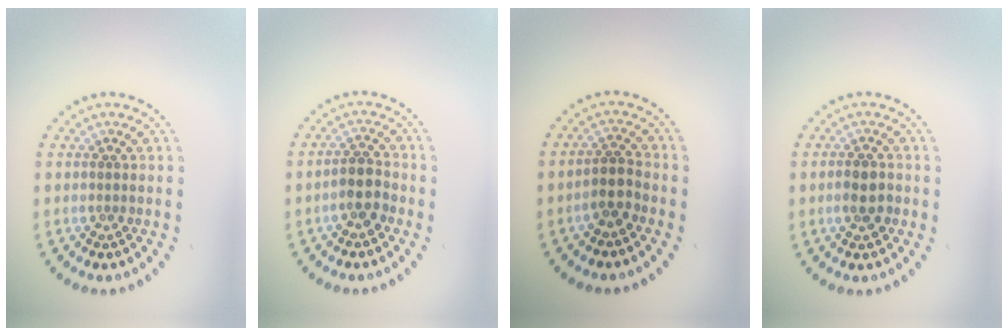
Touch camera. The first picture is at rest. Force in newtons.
{"total": 2.4, "press": 2.3, "slide": 0.9}
{"total": 2.1, "press": 1.8, "slide": 1.1}
{"total": 2.4, "press": 2.4, "slide": 0.4}